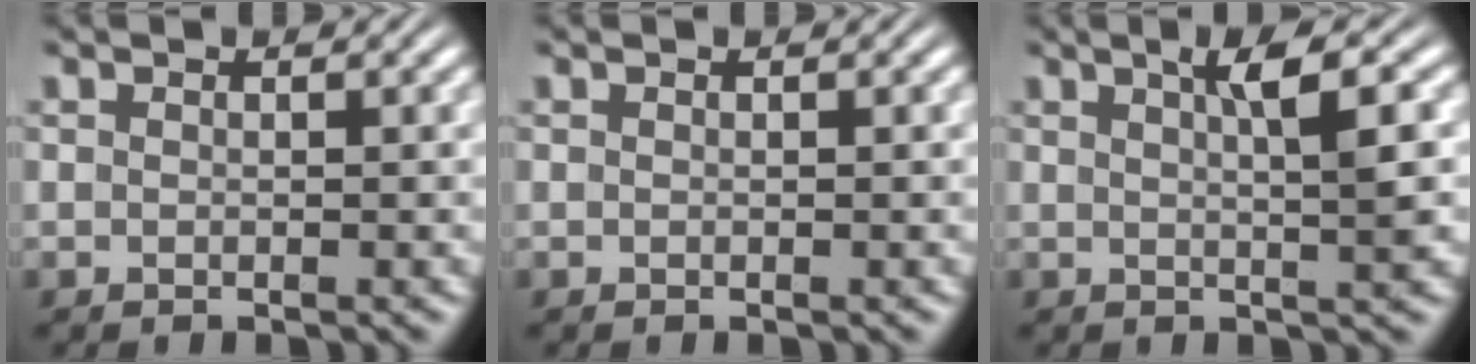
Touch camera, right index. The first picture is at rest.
{"total": 0.0}
{"total": 3.7, "force": [1.3, 0.1, 3.4], "torque": [-0.050, 0.002, 0.023]}